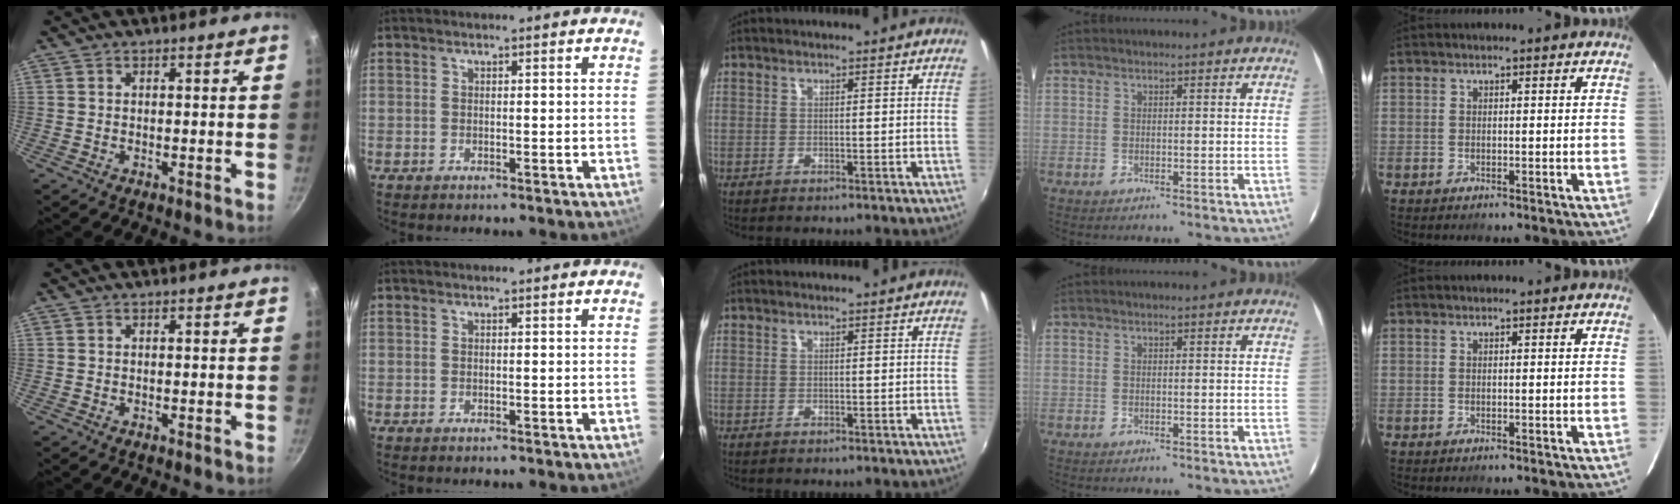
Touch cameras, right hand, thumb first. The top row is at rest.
{}